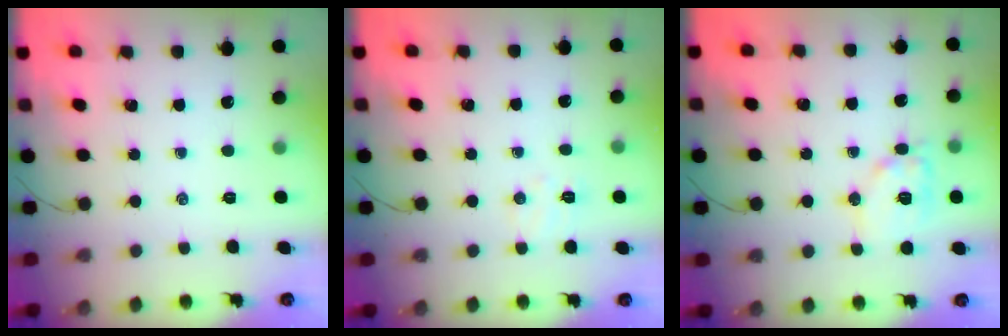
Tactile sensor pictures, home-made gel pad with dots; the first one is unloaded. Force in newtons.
{"total": 4.5, "press": 4.4, "slide": 1.0}
{"total": 11.9, "press": 11.8, "slide": 1.1}